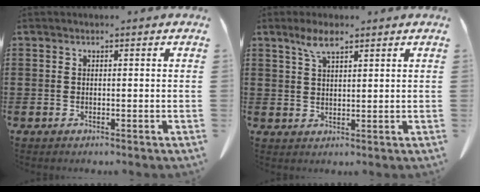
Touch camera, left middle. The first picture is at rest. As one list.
[{"total": 4.0, "force": [2.6, 1.2, 2.8], "torque": [-0.062, 0.002, 0.048]}]